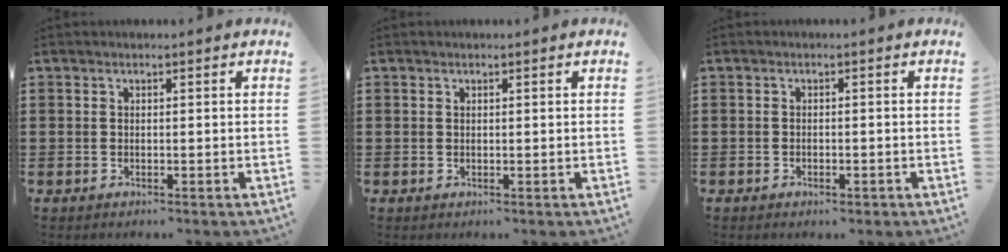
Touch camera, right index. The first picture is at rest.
{"total": 0.0}
{"total": 0.9, "force": [-0.7, 0.4, 0.4], "torque": [-0.011, -0.002, -0.014]}